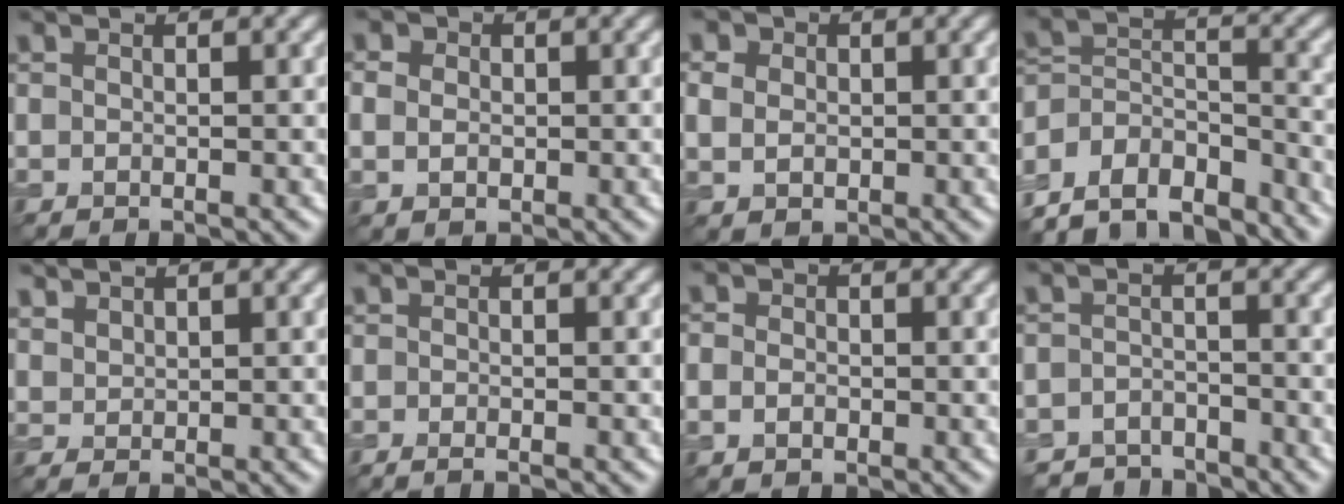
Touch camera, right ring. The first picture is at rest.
{"total": 4.1, "force": [1.0, 3.3, 2.2], "torque": [-0.028, 0.021, -0.011]}
{"total": 4.6, "force": [1.4, 3.7, 2.4], "torque": [-0.037, 0.020, -0.001]}
{"total": 11.4, "force": [-9.5, 5.2, 3.3], "torque": [-0.055, 0.027, -0.151]}
{"total": 1.5, "force": [1.4, 0.5, 0.2], "torque": [-0.008, 0.004, 0.034]}
{"total": 0.9, "force": [-0.7, 0.1, 0.6], "torque": [-0.008, -0.006, -0.013]}
{"total": 1.9, "force": [-0.4, 1.5, 1.0], "torque": [-0.011, -0.002, -0.012]}
{"total": 3.9, "force": [-3.6, 1.5, 0.2], "torque": [0.009, -0.002, -0.066]}